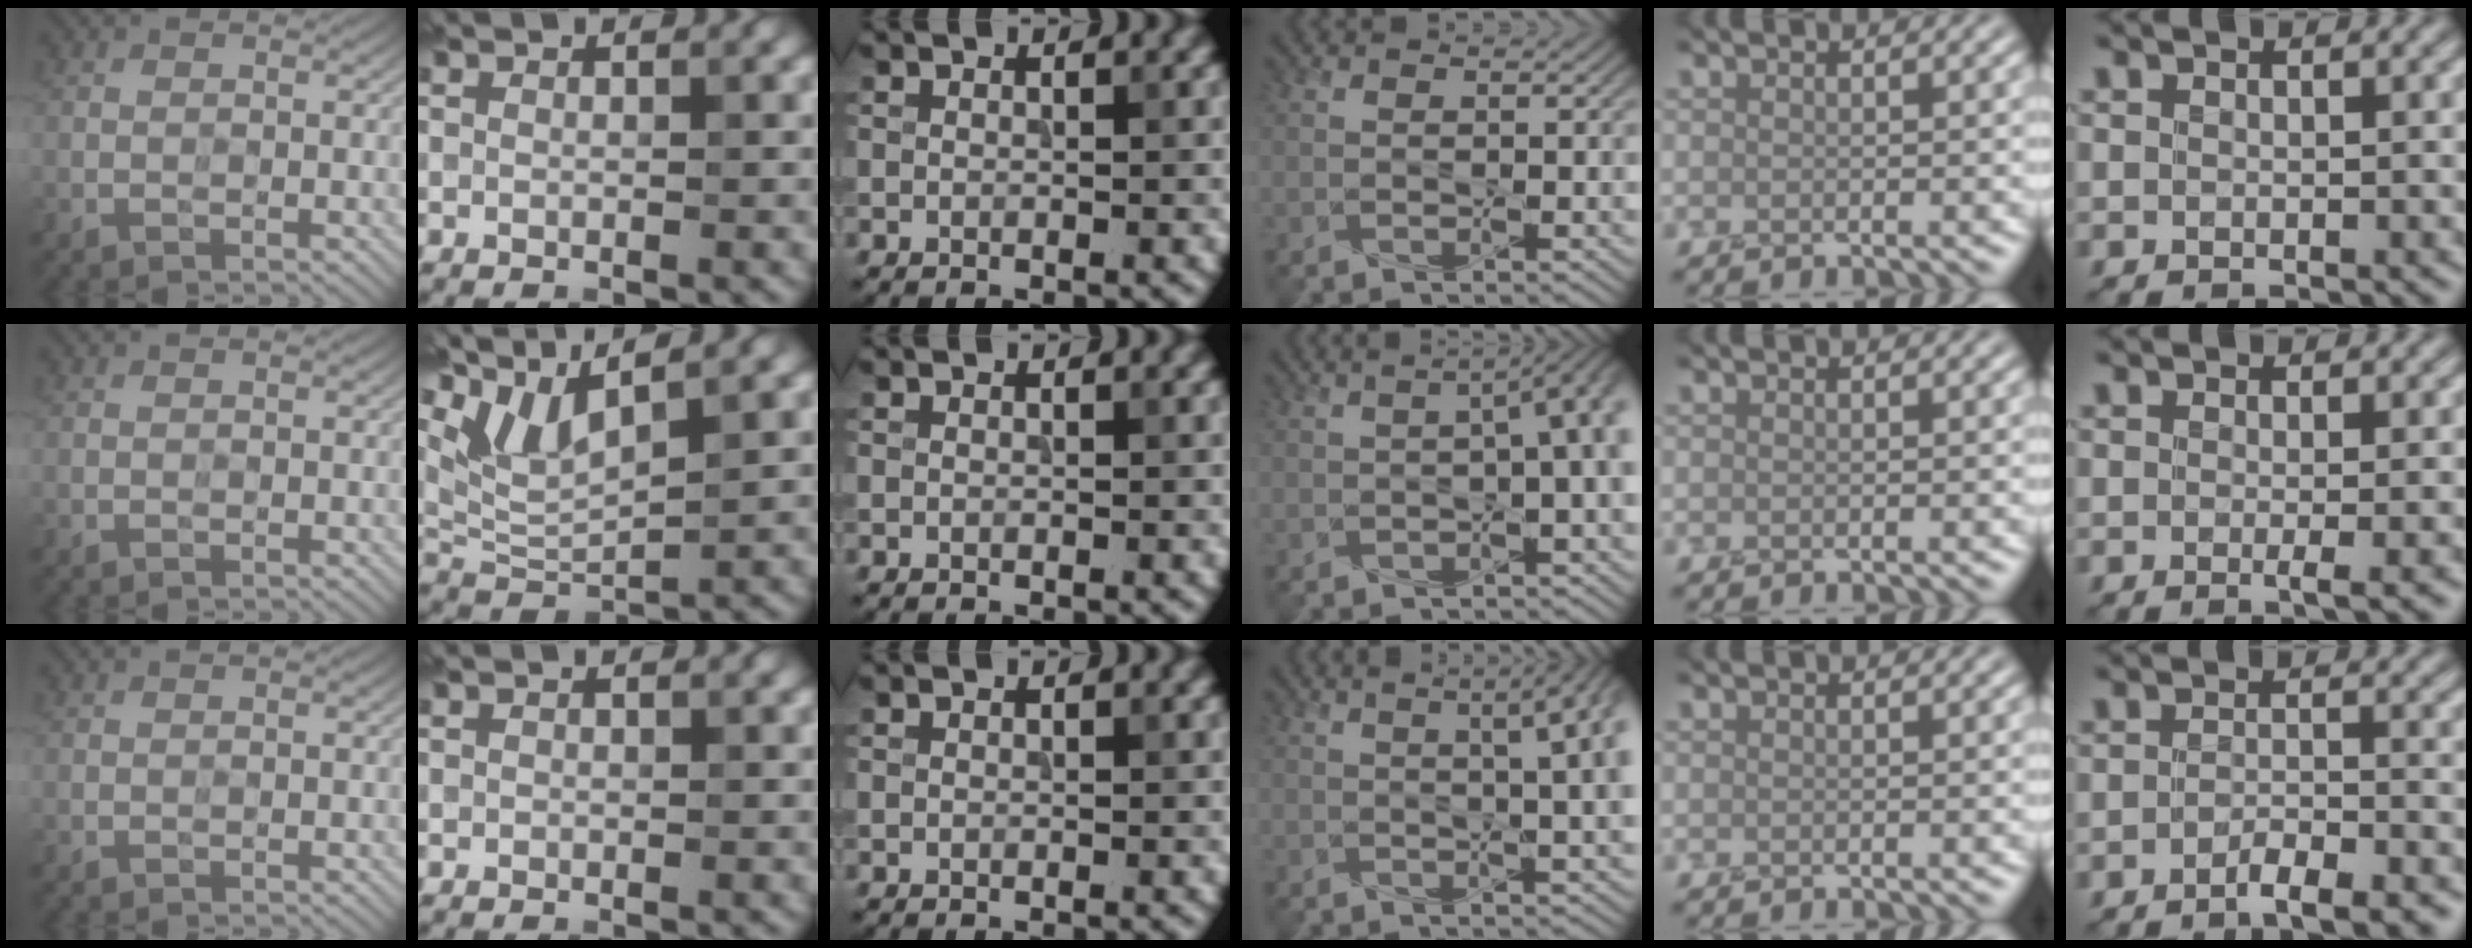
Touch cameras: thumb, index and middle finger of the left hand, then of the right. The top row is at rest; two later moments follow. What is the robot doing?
{"motion": "screw", "object": "organic brewed tea cap"}